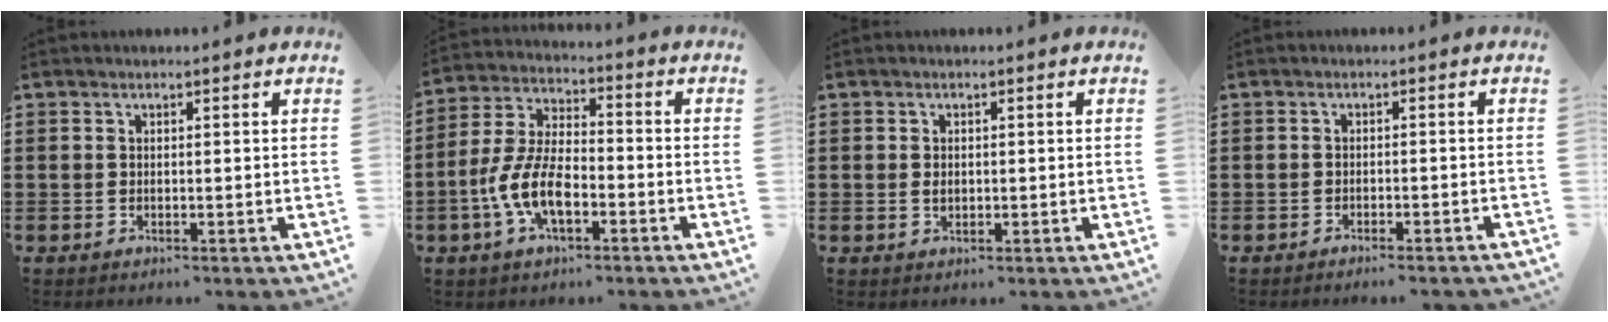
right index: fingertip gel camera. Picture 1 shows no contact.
{"total": 8.8, "force": [-3.5, 3.9, 7.0], "torque": [-0.173, -0.007, -0.072]}
{"total": 1.1, "force": [0.0, 0.7, 0.9], "torque": [-0.020, 0.003, 0.000]}
{"total": 1.3, "force": [-1.3, -0.1, 0.3], "torque": [-0.007, 0.001, -0.025]}